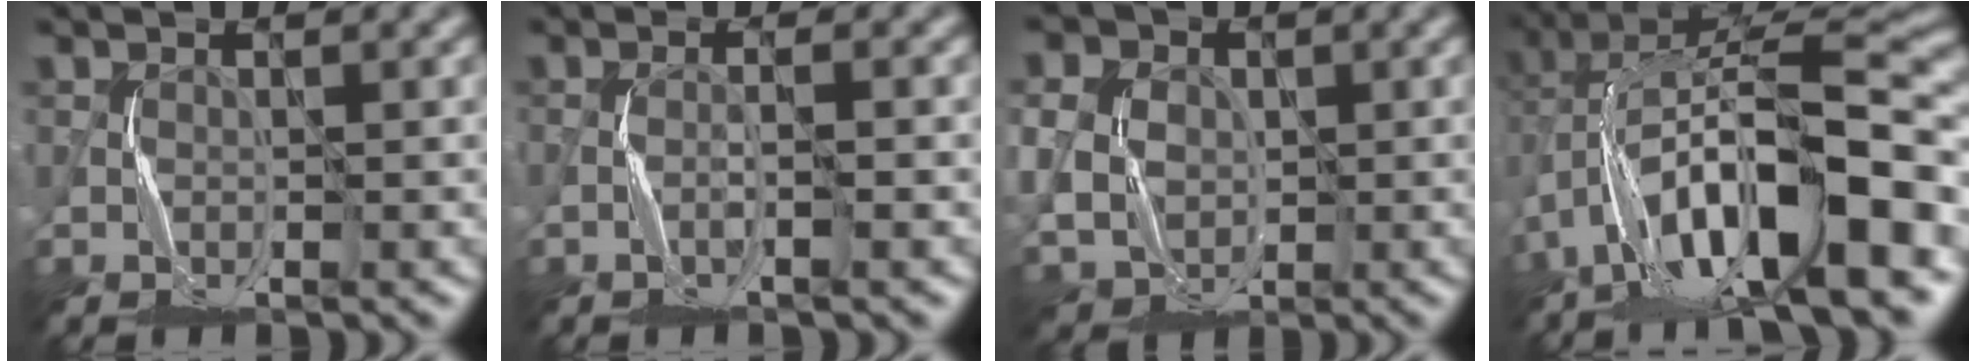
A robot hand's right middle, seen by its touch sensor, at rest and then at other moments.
{"total": 1.5, "force": [-0.6, -0.3, 1.3], "torque": [-0.025, 0.006, -0.016]}
{"total": 8.0, "force": [1.0, 6.8, 4.1], "torque": [-0.090, 0.015, -0.002]}
{"total": 15.7, "force": [-4.8, 5.2, 14.0], "torque": [-0.215, 0.035, -0.079]}